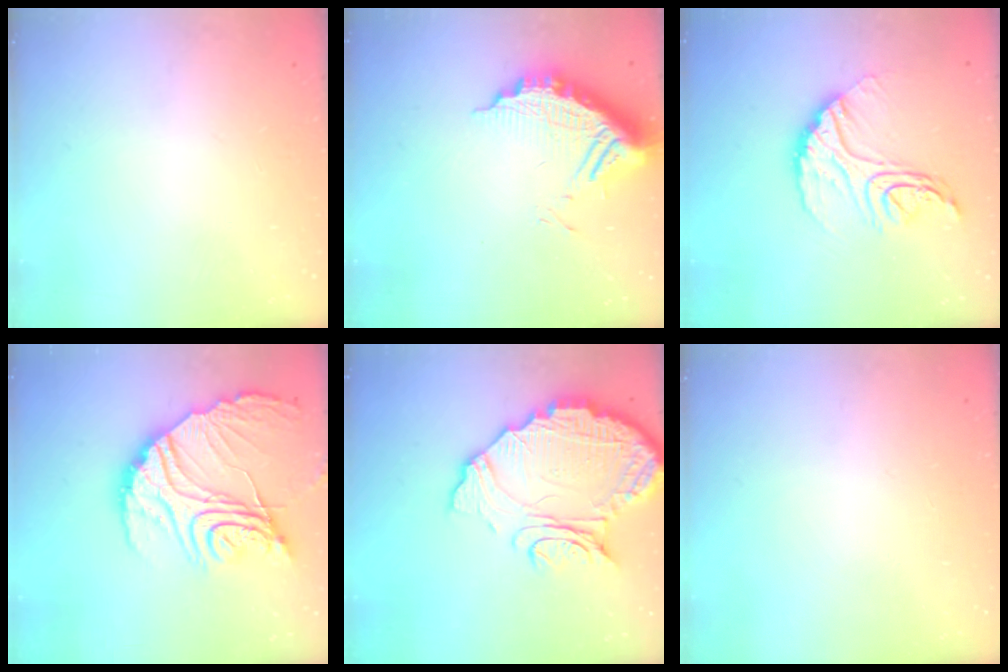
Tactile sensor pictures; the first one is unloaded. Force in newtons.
{"total": 11.0, "press": 11.0, "slide": 1.0}
{"total": 14.5, "press": 14.5, "slide": 1.0}
{"total": 22.7, "press": 22.6, "slide": 2.3}
{"total": 14.9, "press": 14.8, "slide": 1.4}
{"total": 0.0}